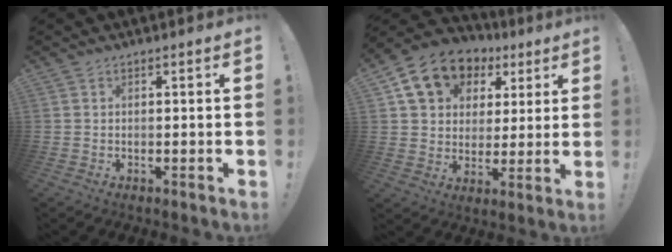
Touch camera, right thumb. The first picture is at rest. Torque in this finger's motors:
{"motor_torque": [0.64, 2.12, 0.49, -0.24, 0.24]}